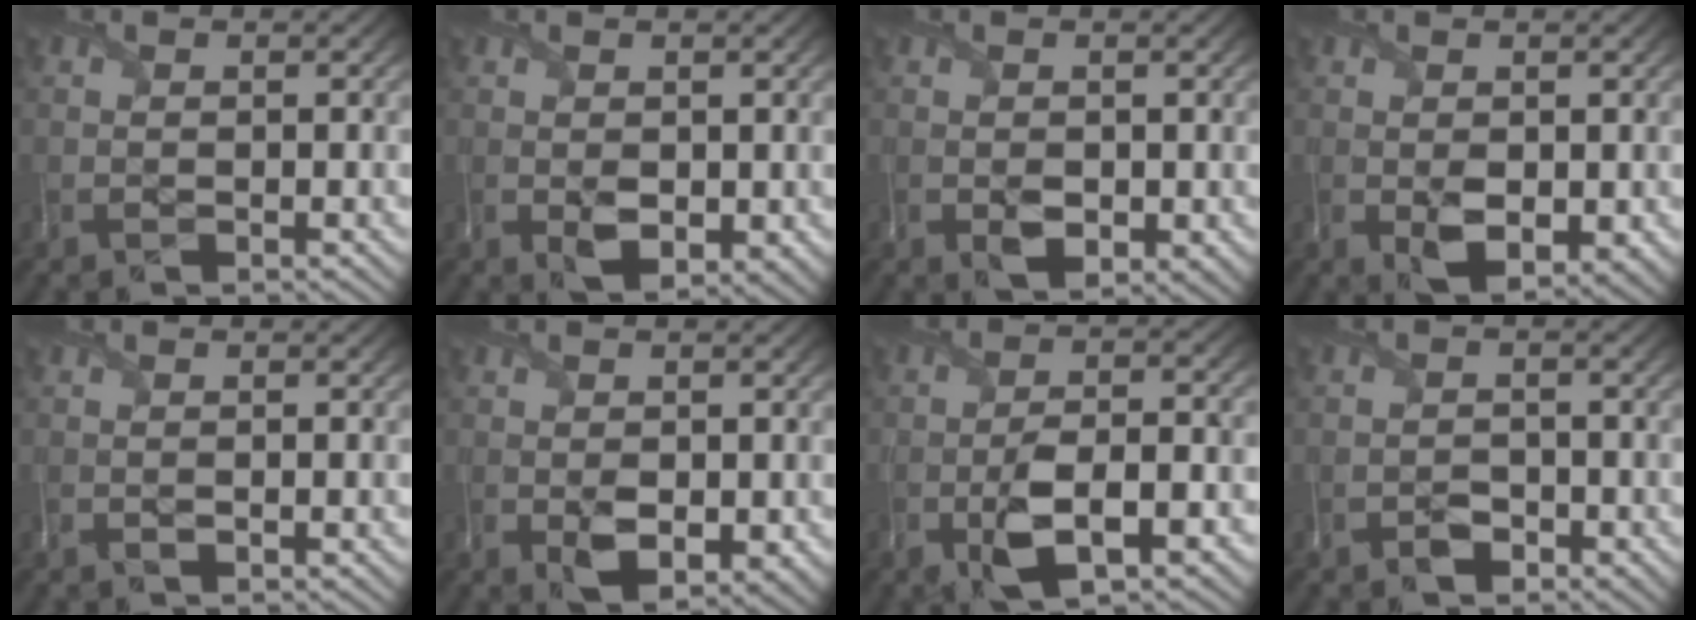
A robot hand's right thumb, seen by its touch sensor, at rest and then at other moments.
{"total": 3.0, "force": [0.1, 2.0, 2.3], "torque": [-0.051, -0.015, 0.008]}
{"total": 2.8, "force": [-0.3, 1.9, 2.0], "torque": [-0.045, -0.015, -0.002]}
{"total": 3.7, "force": [-0.2, 2.3, 2.9], "torque": [-0.060, -0.017, 0.004]}
{"total": 0.9, "force": [-0.4, 0.4, 0.7], "torque": [-0.017, -0.004, -0.007]}
{"total": 3.7, "force": [-0.6, 2.3, 2.9], "torque": [-0.061, -0.018, -0.003]}
{"total": 8.2, "force": [-3.2, 3.1, 6.9], "torque": [-0.129, -0.005, -0.060]}
{"total": 2.1, "force": [-1.5, 1.3, 0.8], "torque": [-0.013, -0.001, -0.029]}